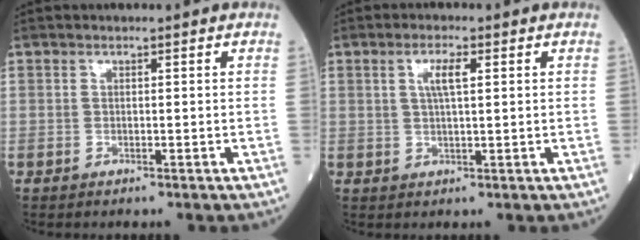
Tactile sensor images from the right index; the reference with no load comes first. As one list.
[{"total": 3.4, "force": [1.1, 0.6, 3.1], "torque": [-0.061, 0.003, 0.020]}]